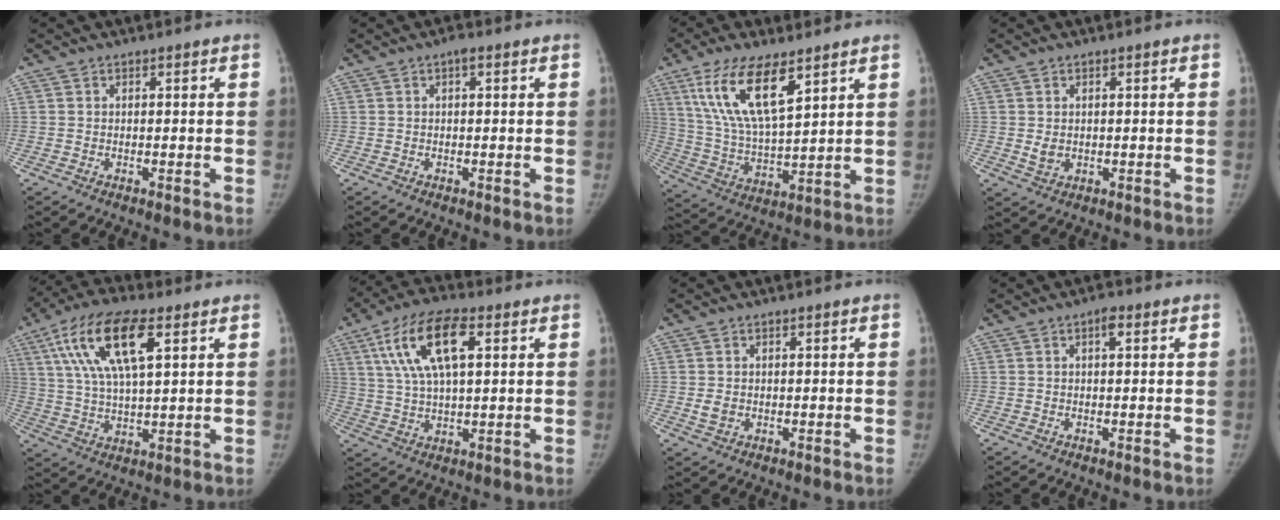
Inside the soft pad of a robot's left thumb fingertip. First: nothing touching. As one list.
[{"total": 1.2, "force": [0.5, 0.5, 1.0], "torque": [-0.013, 0.004, 0.002]}, {"total": 15.3, "force": [8.2, 5.2, 11.9], "torque": [-0.220, -0.031, 0.164]}, {"total": 2.4, "force": [0.2, 1.9, 1.5], "torque": [-0.021, -0.005, 0.010]}, {"total": 15.9, "force": [6.5, 6.0, 13.2], "torque": [-0.251, -0.001, 0.119]}, {"total": 14.2, "force": [5.2, 6.0, 11.8], "torque": [-0.222, 0.007, 0.094]}, {"total": 2.2, "force": [-0.1, 1.8, 1.2], "torque": [-0.018, -0.002, 0.004]}, {"total": 1.9, "force": [0.8, 0.8, 1.5], "torque": [-0.022, 0.002, 0.007]}]